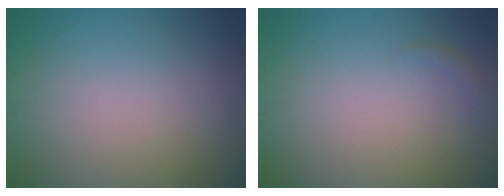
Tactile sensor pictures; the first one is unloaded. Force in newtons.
{"total": 0.5, "press": 0.5, "slide": 0.1}